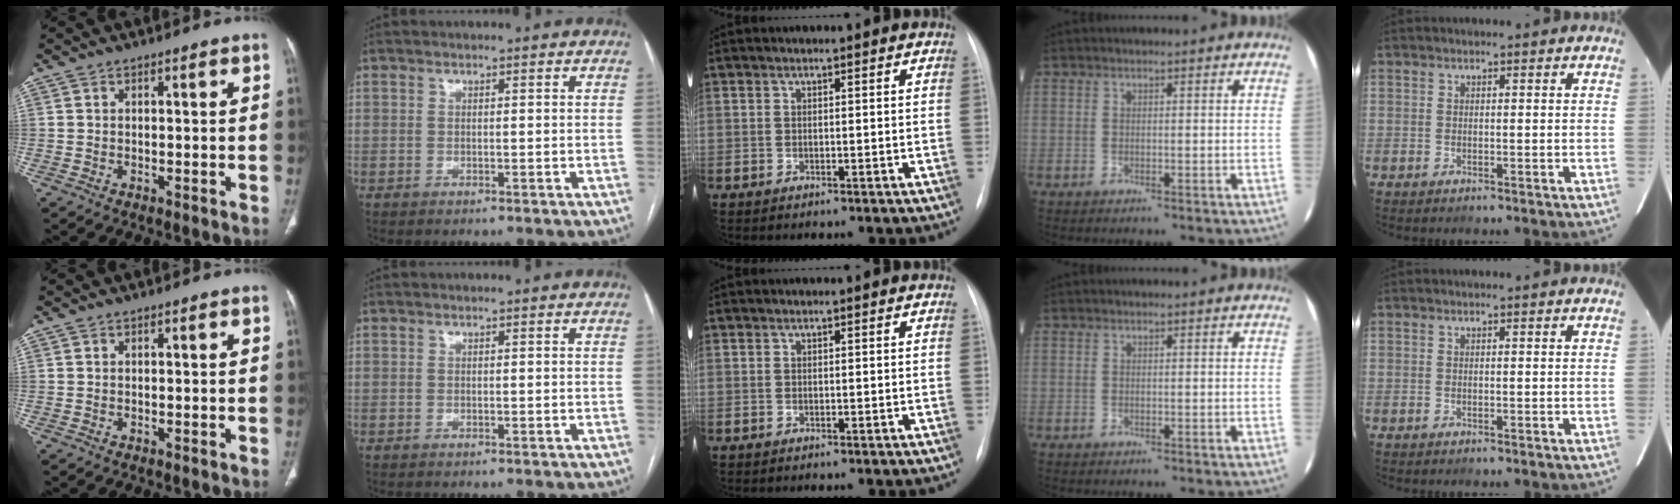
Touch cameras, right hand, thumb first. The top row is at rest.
{}